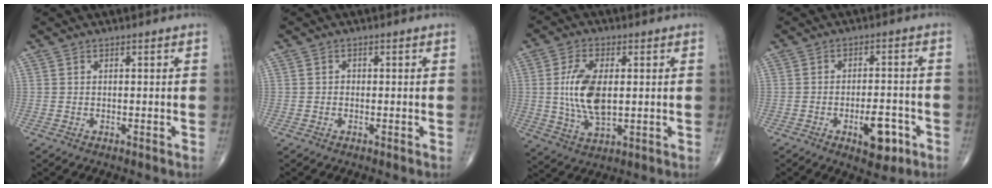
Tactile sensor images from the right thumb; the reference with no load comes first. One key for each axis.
{"total": 0.7, "fx": -0.2, "fy": 0.6, "fz": 0.2, "tx": 0.000, "ty": 0.002, "tz": -0.006}
{"total": 11.2, "fx": 0.8, "fy": 5.6, "fz": 9.6, "tx": -0.190, "ty": -0.007, "tz": 0.019}
{"total": 7.5, "fx": -3.3, "fy": 3.5, "fz": 5.8, "tx": -0.065, "ty": 0.019, "tz": -0.042}